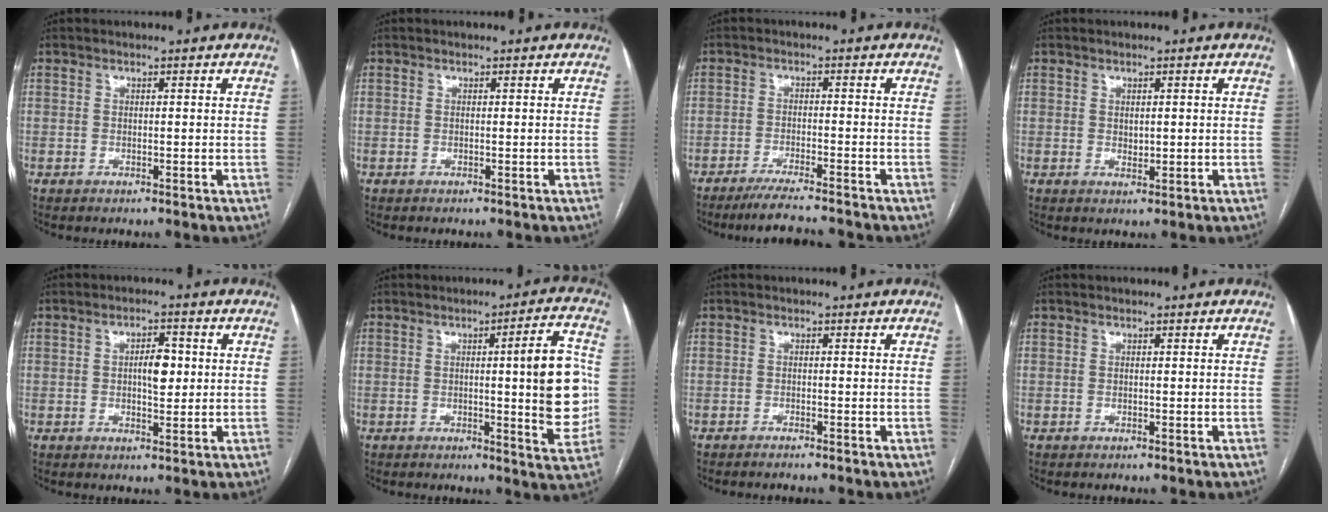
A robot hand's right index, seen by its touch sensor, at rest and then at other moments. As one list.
[{"total": 0.0}, {"total": 7.2, "force": [-6.6, -0.4, 2.8], "torque": [-0.038, -0.018, -0.109]}, {"total": 1.4, "force": [0.2, 0.9, 1.1], "torque": [-0.015, -0.002, 0.008]}, {"total": 4.3, "force": [0.4, 1.8, 3.9], "torque": [-0.064, 0.005, 0.010]}, {"total": 11.3, "force": [0.1, 1.3, 11.2], "torque": [-0.135, 0.007, 0.000]}, {"total": 1.1, "force": [-1.1, -0.1, 0.3], "torque": [-0.006, 0.000, -0.015]}, {"total": 0.0}]